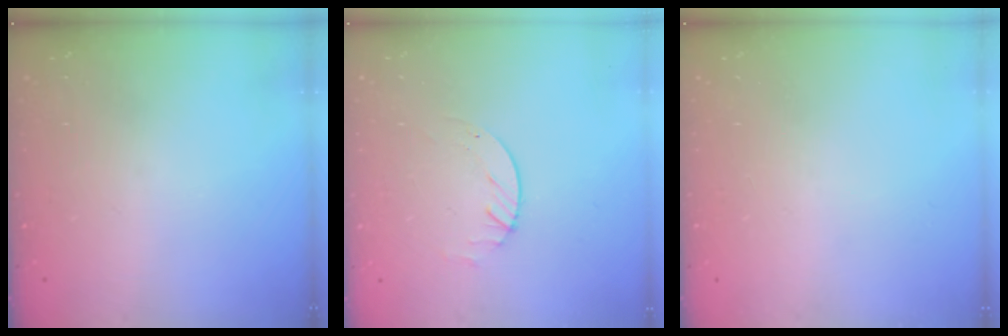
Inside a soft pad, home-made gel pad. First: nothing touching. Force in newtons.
{"total": 1.7, "press": 1.7, "slide": 0.2}
{"total": 0.0}